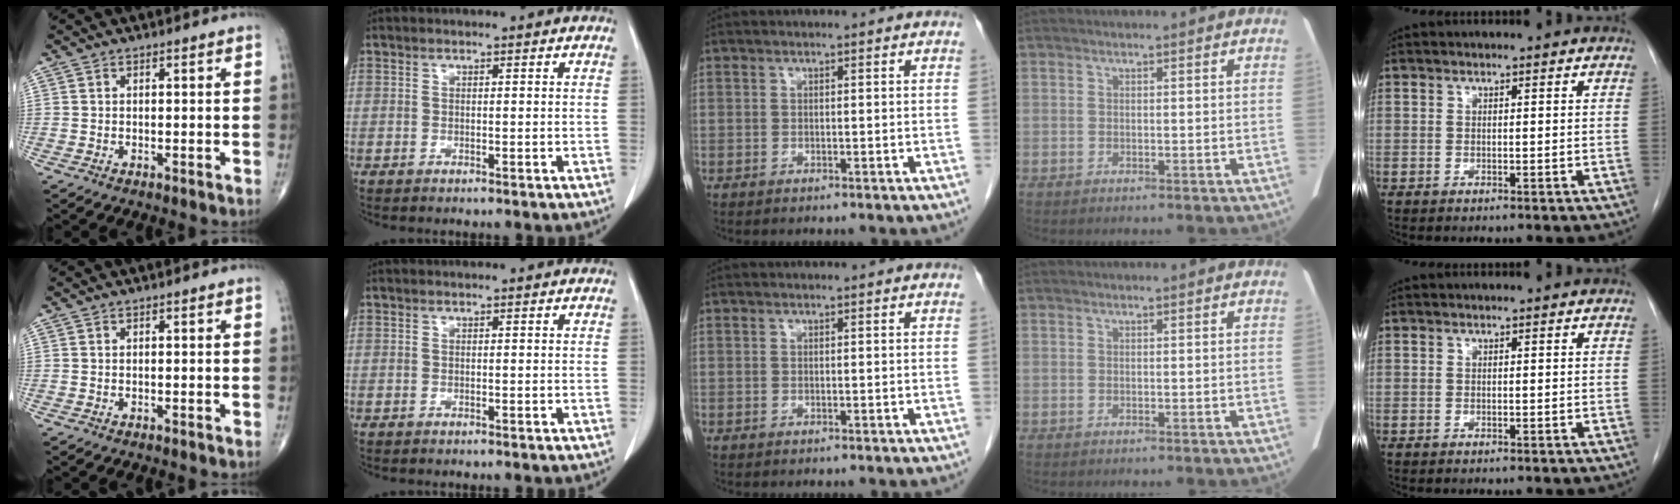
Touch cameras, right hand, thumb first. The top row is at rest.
{}